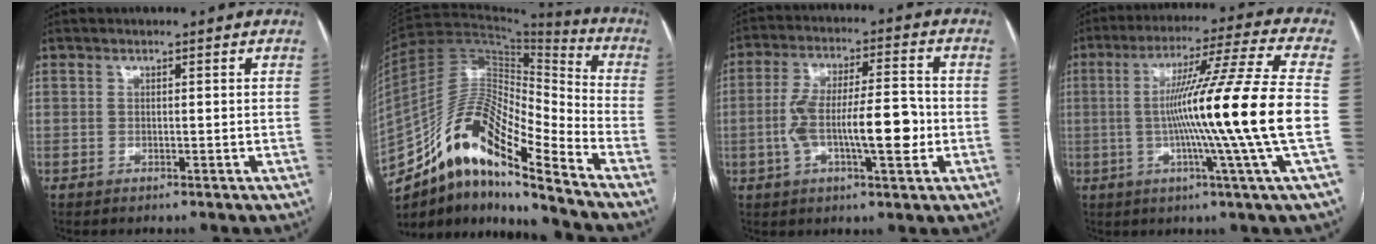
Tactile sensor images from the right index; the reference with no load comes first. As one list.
[{"total": 17.9, "force": [-12.4, 3.7, 12.4], "torque": [-0.230, 0.031, -0.219]}, {"total": 12.4, "force": [-2.2, 2.9, 11.8], "torque": [-0.209, 0.017, -0.035]}, {"total": 18.7, "force": [-2.1, -3.3, 18.3], "torque": [-0.295, -0.013, -0.049]}]